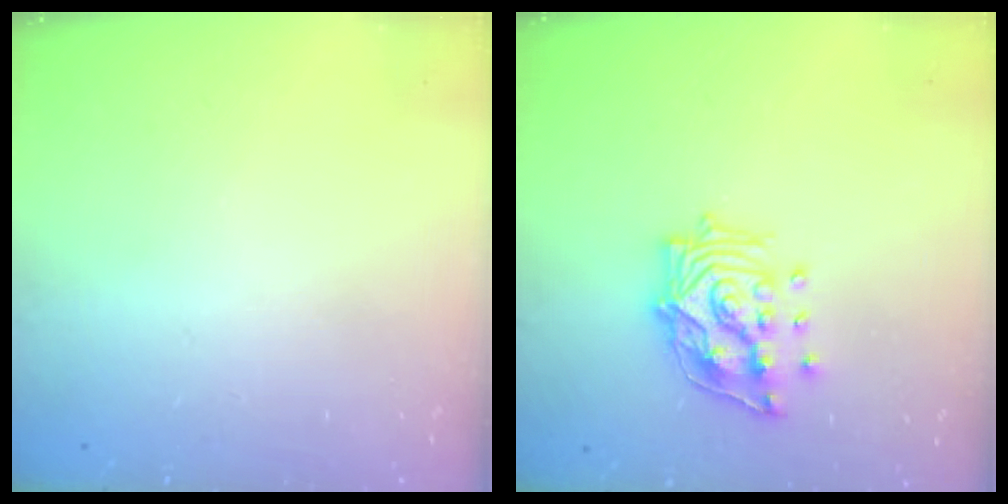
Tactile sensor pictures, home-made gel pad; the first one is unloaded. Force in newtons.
{"total": 14.5, "press": 14.4, "slide": 1.6}